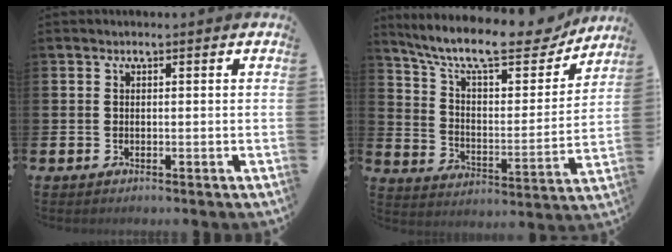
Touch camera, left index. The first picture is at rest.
{"total": 12.1, "force": [10.4, 3.1, 5.3], "torque": [-0.126, -0.068, 0.175]}